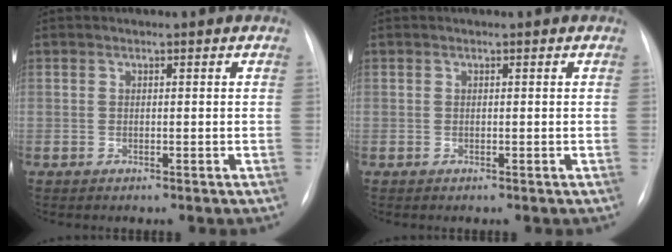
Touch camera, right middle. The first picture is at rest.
{"total": 0.0}